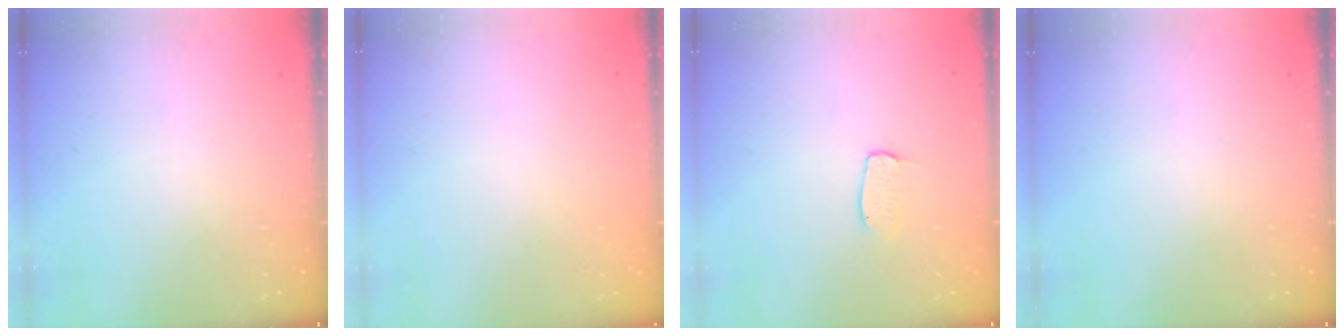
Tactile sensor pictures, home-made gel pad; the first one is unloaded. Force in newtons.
{"total": 0.0}
{"total": 3.9, "press": 3.9, "slide": 0.2}
{"total": 0.0}